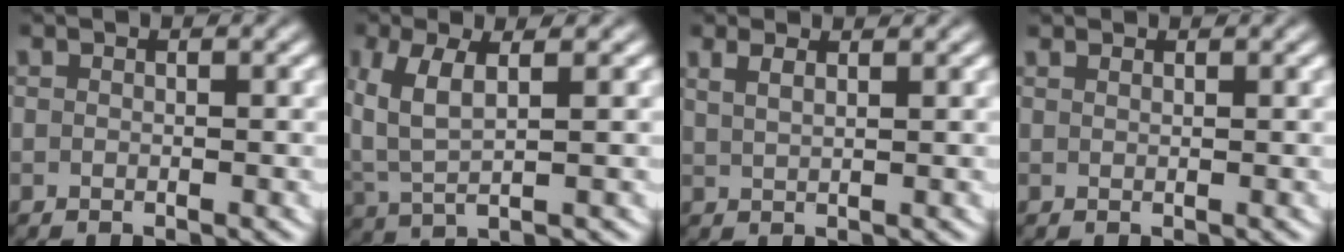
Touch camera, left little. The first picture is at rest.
{"total": 4.4, "force": [1.0, 2.3, 3.6], "torque": [-0.093, -0.014, 0.028]}
{"total": 1.5, "force": [1.2, -0.1, 0.8], "torque": [-0.017, -0.004, 0.030]}
{"total": 0.6, "force": [0.6, -0.2, 0.1], "torque": [0.003, -0.002, 0.013]}